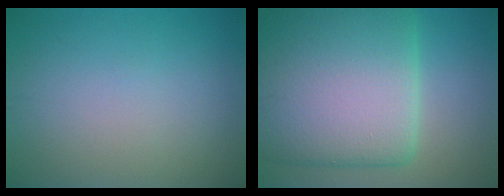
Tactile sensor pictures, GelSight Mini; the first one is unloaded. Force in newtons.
{"total": 15.4, "press": 15.4, "slide": 0.5}